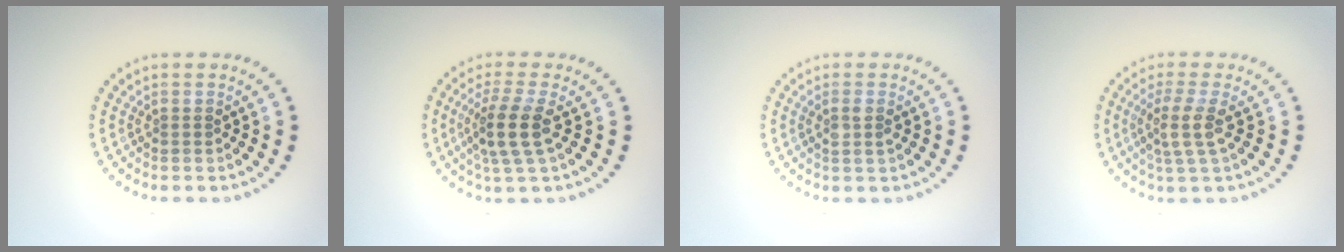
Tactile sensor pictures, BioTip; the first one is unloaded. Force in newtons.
{"total": 3.7, "press": 2.9, "slide": 2.3}
{"total": 1.4, "press": 1.2, "slide": 0.7}
{"total": 2.9, "press": 2.3, "slide": 1.8}